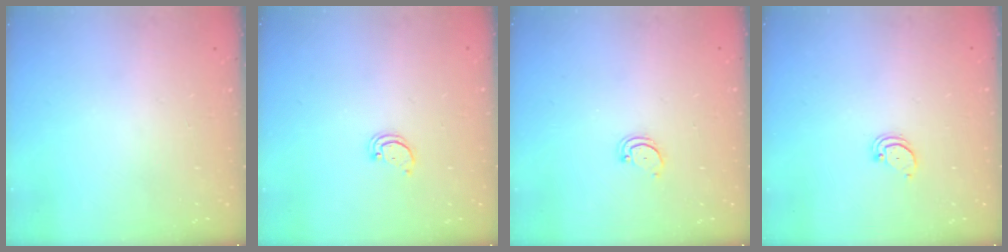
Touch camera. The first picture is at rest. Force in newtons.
{"total": 1.5, "press": 1.5, "slide": 0.1}
{"total": 2.7, "press": 2.7, "slide": 0.3}
{"total": 1.4, "press": 1.3, "slide": 0.1}